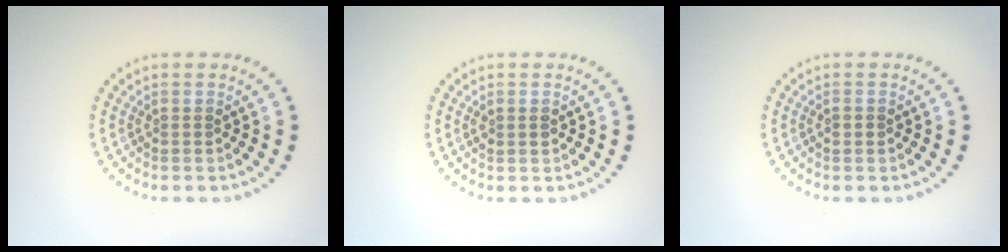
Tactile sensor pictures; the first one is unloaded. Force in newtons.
{"total": 0.9, "press": 0.9, "slide": 0.1}
{"total": 1.0, "press": 1.0, "slide": 0.1}